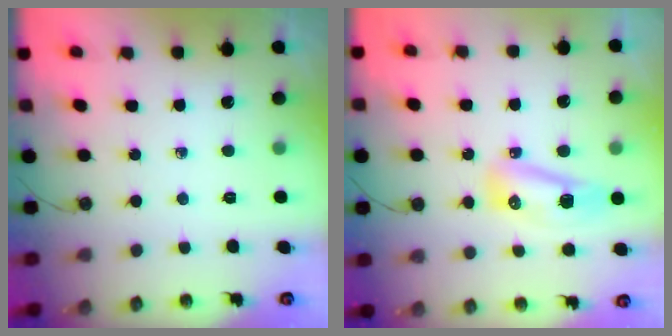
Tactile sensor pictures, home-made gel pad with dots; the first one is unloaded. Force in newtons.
{"total": 8.4, "press": 8.2, "slide": 1.8}